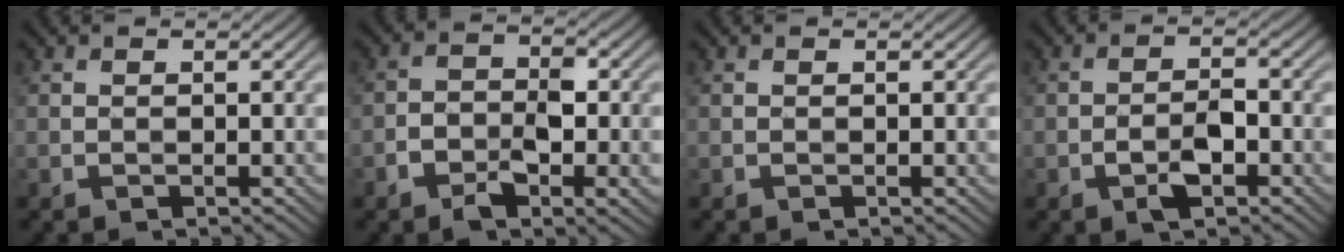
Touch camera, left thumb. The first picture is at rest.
{"total": 6.6, "force": [-3.0, 3.6, 4.8], "torque": [-0.072, -0.002, -0.054]}
{"total": 0.0}
{"total": 3.8, "force": [-1.8, 1.7, 2.8], "torque": [-0.050, 0.004, -0.037]}